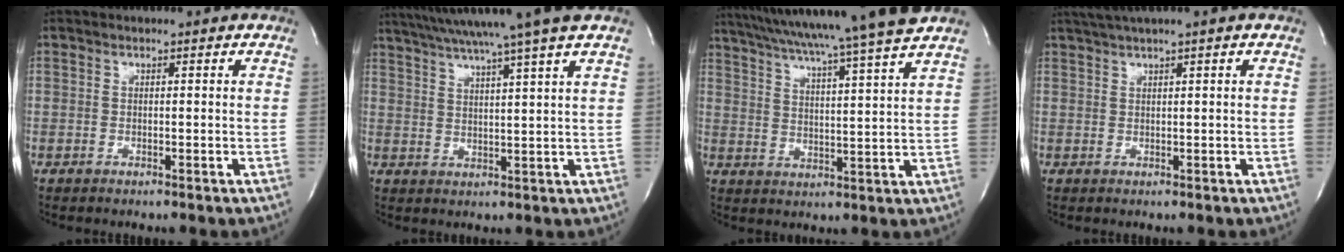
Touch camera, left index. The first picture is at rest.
{"total": 14.8, "force": [12.1, -2.3, 8.1], "torque": [-0.143, -0.004, 0.170]}
{"total": 20.2, "force": [17.5, -2.1, 9.8], "torque": [-0.171, -0.023, 0.249]}
{"total": 3.6, "force": [2.5, -0.8, 2.4], "torque": [-0.052, 0.014, 0.049]}